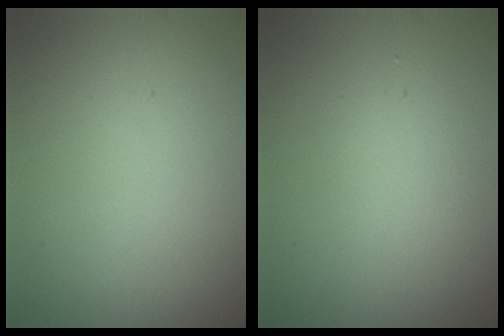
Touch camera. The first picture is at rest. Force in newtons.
{"total": 2.2, "press": 2.2, "slide": 0.2}